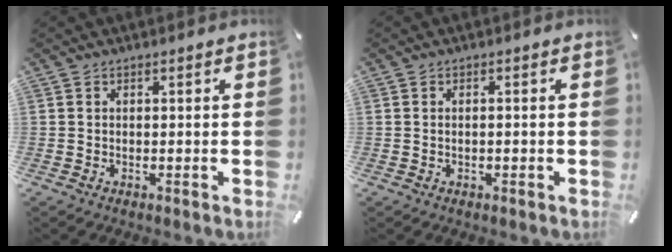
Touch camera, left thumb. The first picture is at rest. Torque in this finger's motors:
{"motor_torque": [-0.13, -0.39, -0.14, -0.02, -0.01]}